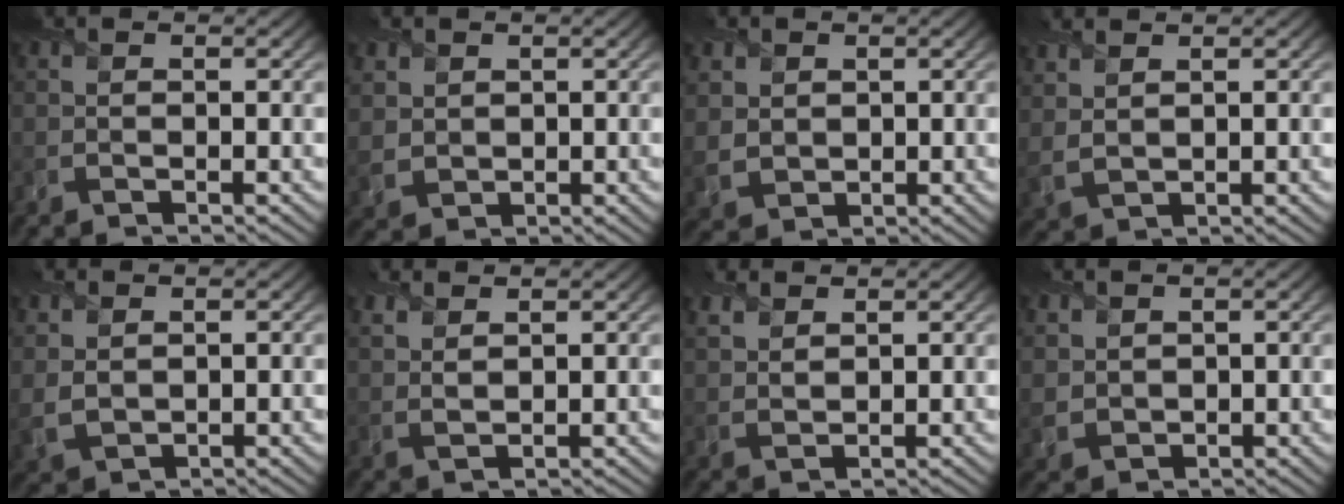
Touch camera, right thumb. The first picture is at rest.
{"total": 3.0, "force": [1.5, 2.5, 0.8], "torque": [-0.035, -0.002, 0.033]}
{"total": 3.8, "force": [1.6, 3.2, 1.3], "torque": [-0.051, -0.004, 0.034]}
{"total": 2.9, "force": [2.1, 1.1, 1.8], "torque": [-0.049, 0.004, 0.052]}
{"total": 3.2, "force": [1.2, 2.2, 2.0], "torque": [-0.056, 0.002, 0.030]}
{"total": 2.7, "force": [2.2, 0.7, 1.4], "torque": [-0.031, 0.002, 0.046]}
{"total": 3.2, "force": [2.6, 1.2, 1.5], "torque": [-0.042, 0.005, 0.059]}
{"total": 2.9, "force": [1.7, 2.2, 0.6], "torque": [-0.030, -0.003, 0.041]}